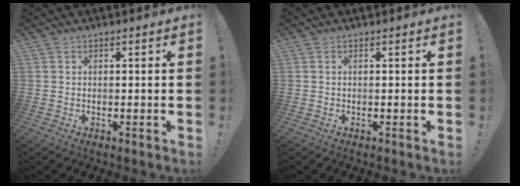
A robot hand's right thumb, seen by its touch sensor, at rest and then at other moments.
{"total": 0.0}